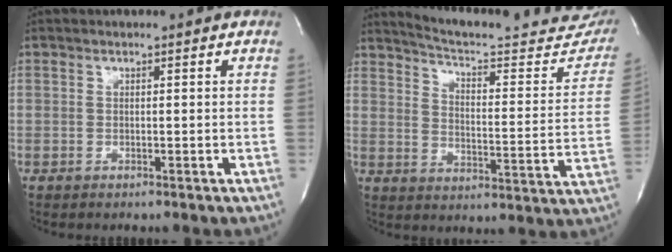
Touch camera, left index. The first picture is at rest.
{"total": 24.6, "force": [22.7, 3.8, 8.7], "torque": [-0.120, -0.087, 0.277]}